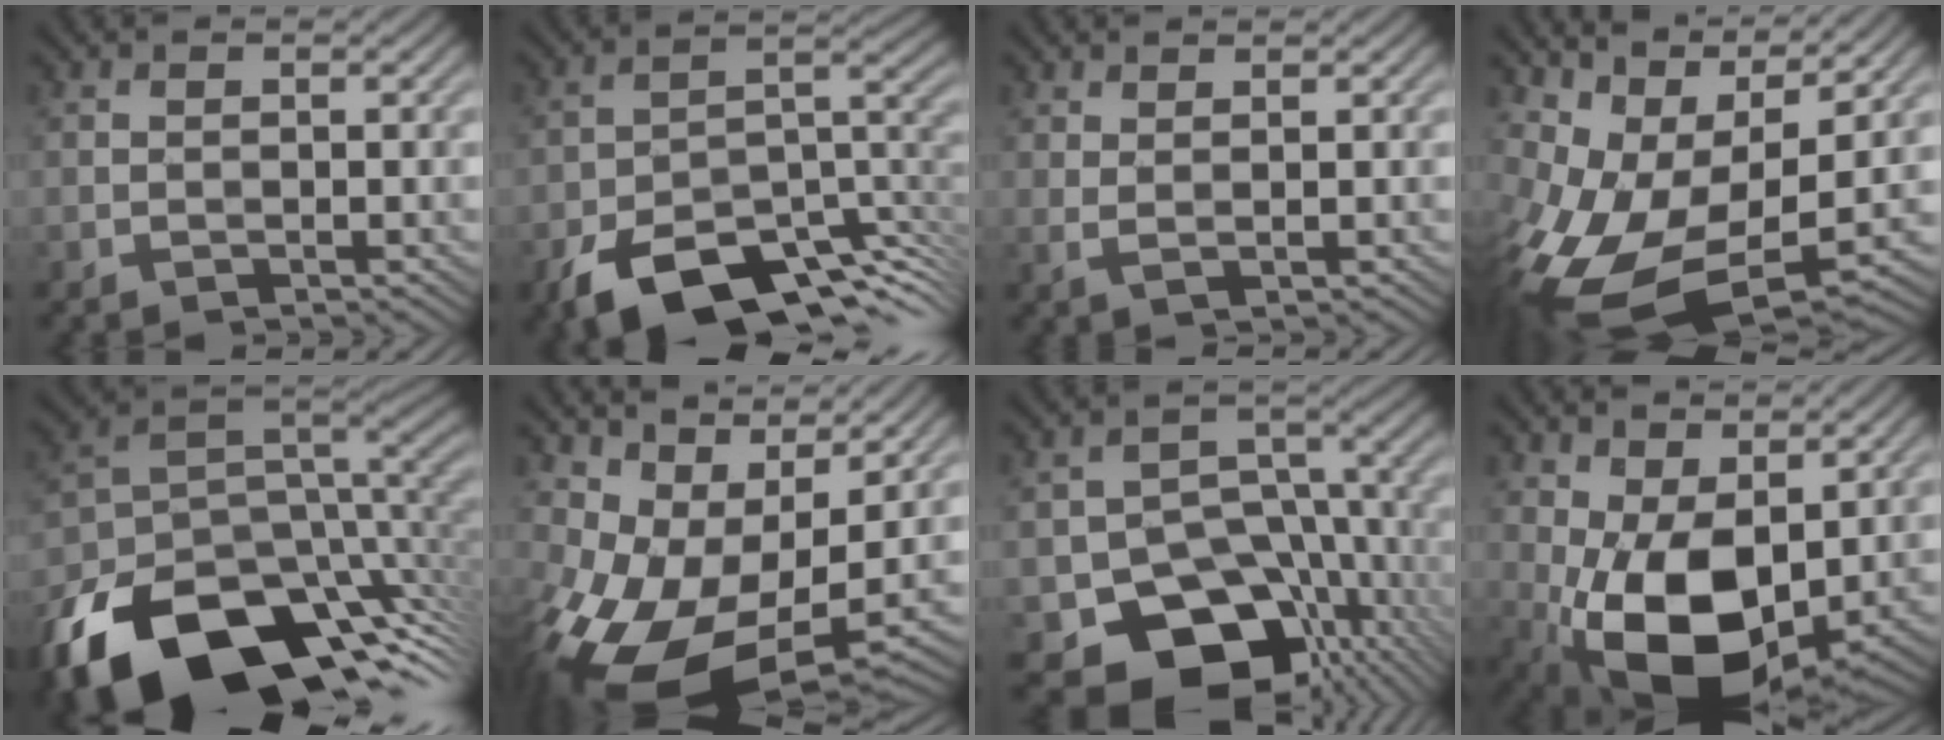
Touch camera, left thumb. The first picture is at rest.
{"total": 13.4, "force": [-8.5, 6.0, 8.4], "torque": [-0.141, -0.020, -0.148]}
{"total": 1.7, "force": [1.4, 0.0, 1.0], "torque": [-0.025, 0.001, 0.025]}
{"total": 13.3, "force": [1.6, 7.4, 11.0], "torque": [-0.245, -0.019, 0.051]}
{"total": 18.3, "force": [-9.2, 10.6, 11.8], "torque": [-0.252, -0.051, -0.125]}
{"total": 12.7, "force": [2.3, 7.8, 9.7], "torque": [-0.197, -0.017, 0.061]}
{"total": 14.5, "force": [-6.5, 10.2, 7.9], "torque": [-0.105, -0.031, -0.096]}
{"total": 14.0, "force": [-0.3, 8.4, 11.1], "torque": [-0.215, -0.034, 0.006]}